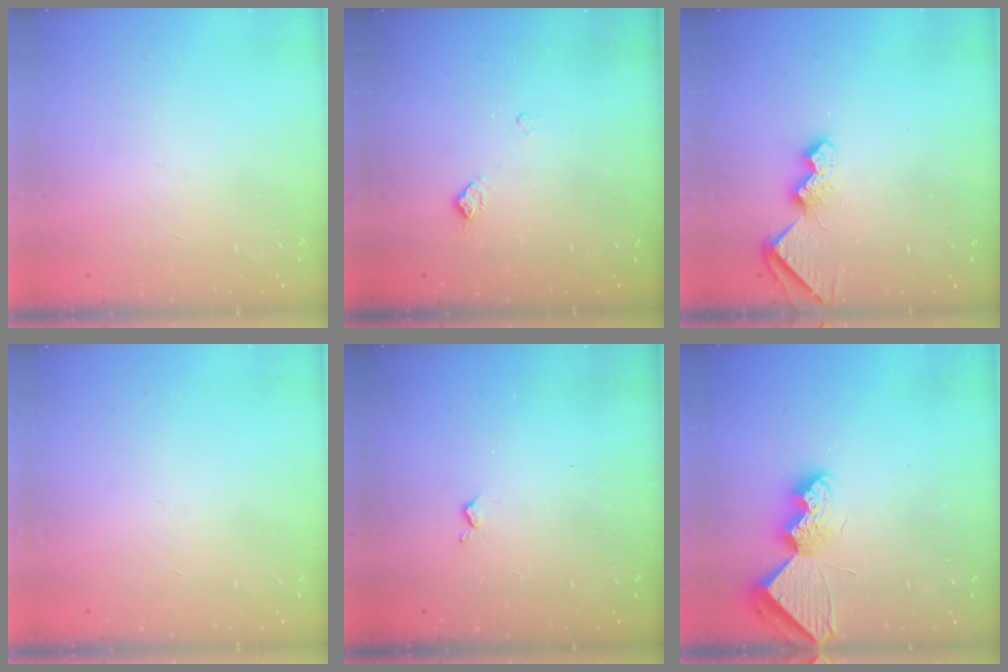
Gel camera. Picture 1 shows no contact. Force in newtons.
{"total": 6.7, "press": 6.7, "slide": 0.8}
{"total": 6.8, "press": 6.8, "slide": 0.8}
{"total": 0.0}
{"total": 2.2, "press": 2.1, "slide": 0.5}
{"total": 9.1, "press": 9.1, "slide": 0.4}